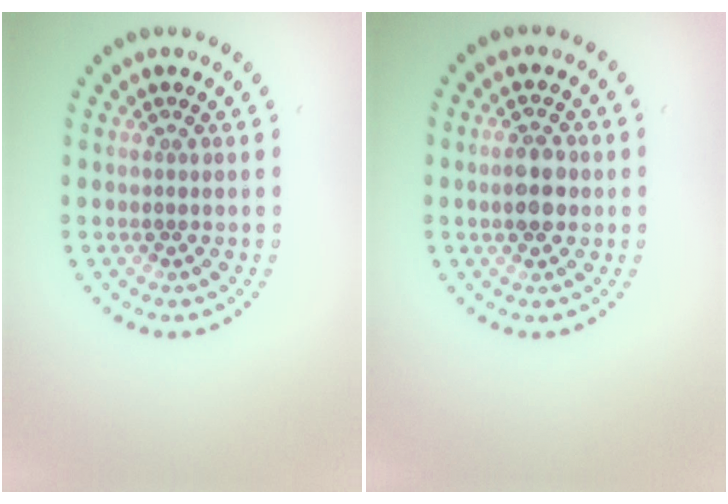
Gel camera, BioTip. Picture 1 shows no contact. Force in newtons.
{"total": 3.0, "press": 3.0, "slide": 0.2}